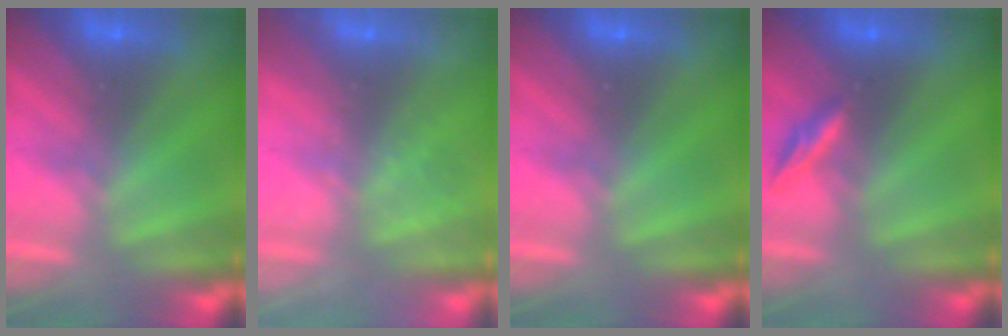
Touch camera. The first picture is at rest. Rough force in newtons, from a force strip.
{"total": 2.3}
{"total": 0.0}
{"total": 2.3}